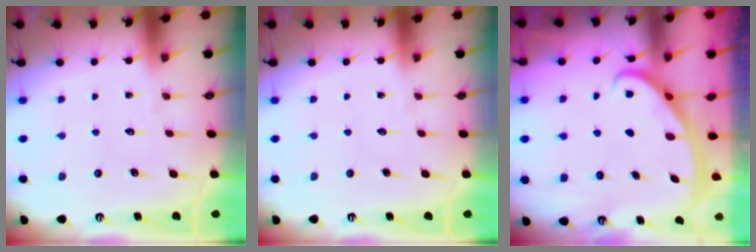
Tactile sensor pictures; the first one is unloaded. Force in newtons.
{"total": 0.0}
{"total": 2.8, "press": 2.8, "slide": 0.4}